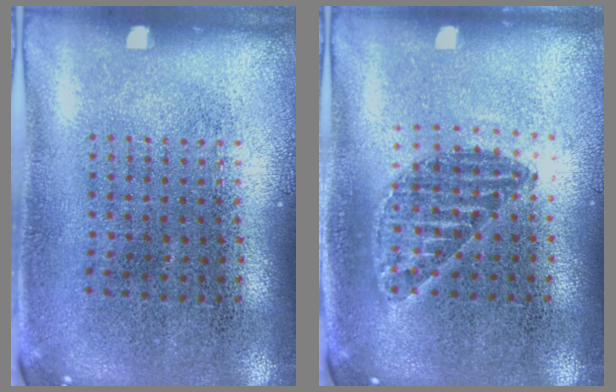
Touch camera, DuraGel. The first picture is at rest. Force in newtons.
{"total": 1.1, "press": 1.0, "slide": 0.4}